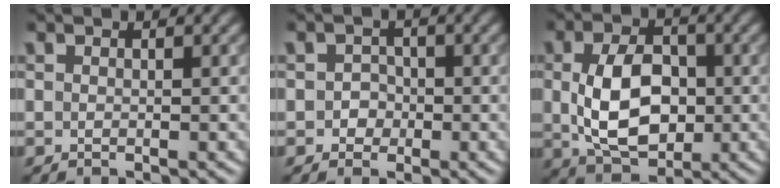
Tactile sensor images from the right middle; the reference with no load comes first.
{"total": 1.5, "force": [-0.3, 1.5, 0.3], "torque": [0.014, 0.001, -0.012]}
{"total": 7.4, "force": [-0.2, 4.8, 5.6], "torque": [-0.111, -0.004, -0.003]}